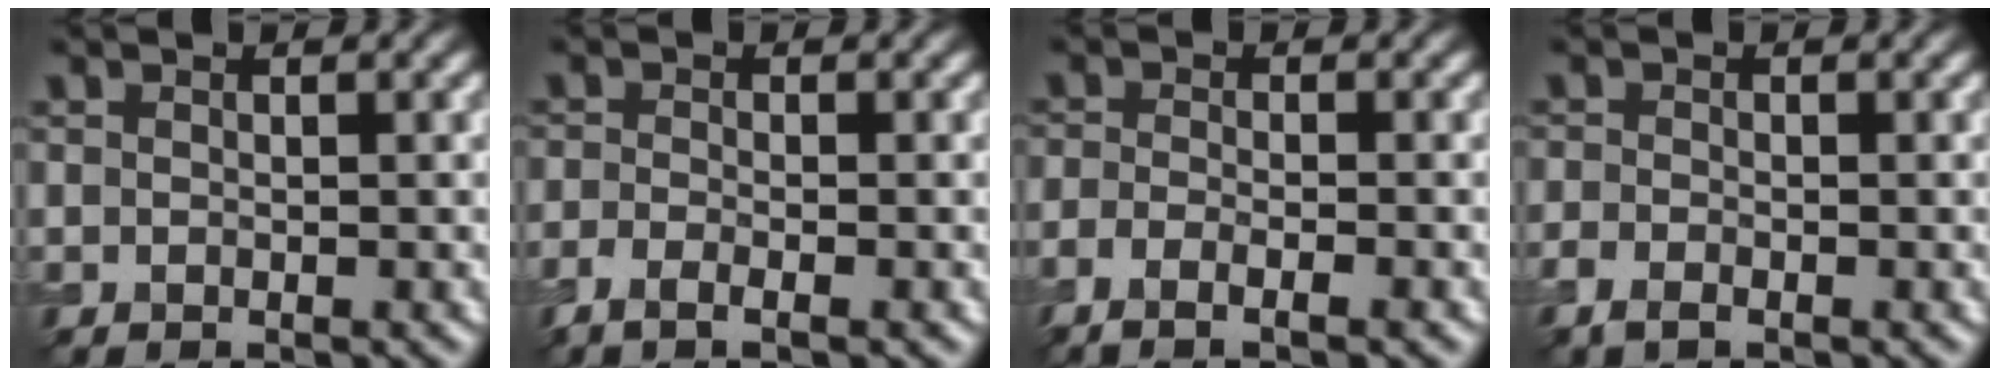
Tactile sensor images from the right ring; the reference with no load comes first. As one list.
[{"total": 2.2, "force": [-1.5, 0.3, 1.6], "torque": [-0.034, -0.004, -0.027]}, {"total": 3.7, "force": [-2.5, 0.8, 2.6], "torque": [-0.045, -0.003, -0.044]}, {"total": 1.2, "force": [-1.0, 0.4, 0.7], "torque": [-0.015, -0.003, -0.023]}]